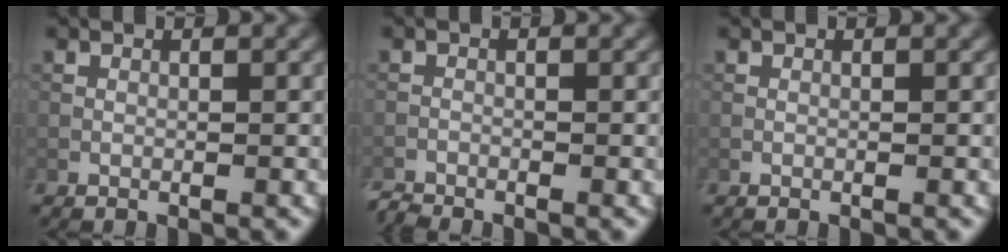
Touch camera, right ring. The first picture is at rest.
{"total": 1.2, "force": [-1.2, -0.1, 0.1], "torque": [-0.009, -0.003, -0.030]}
{"total": 0.0}